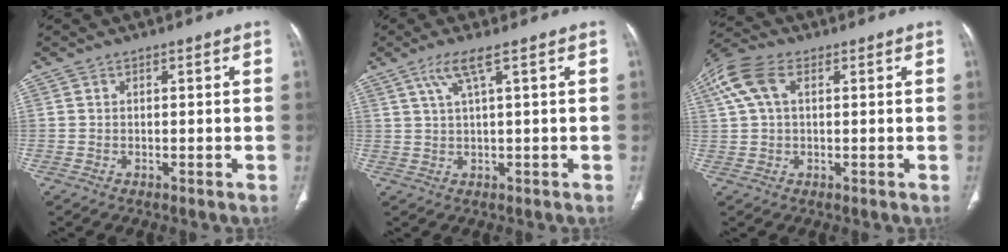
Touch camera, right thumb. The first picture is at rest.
{"total": 4.0, "force": [1.9, 0.0, 3.5], "torque": [-0.085, 0.003, 0.047]}
{"total": 8.6, "force": [2.7, 4.9, 6.4], "torque": [-0.155, 0.029, 0.050]}